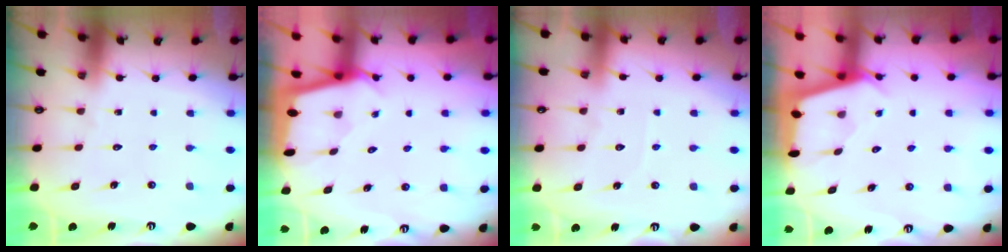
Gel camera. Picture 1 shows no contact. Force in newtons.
{"total": 1.6, "press": 1.6, "slide": 0.2}
{"total": 2.2, "press": 2.2, "slide": 0.4}
{"total": 2.4, "press": 2.4, "slide": 0.3}